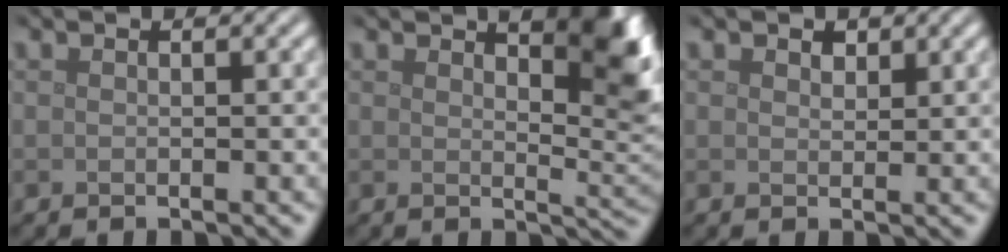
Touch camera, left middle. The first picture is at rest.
{"total": 6.6, "force": [3.4, 2.4, 5.1], "torque": [-0.060, -0.002, 0.055]}
{"total": 1.0, "force": [0.7, 0.6, 0.3], "torque": [-0.008, -0.002, 0.013]}